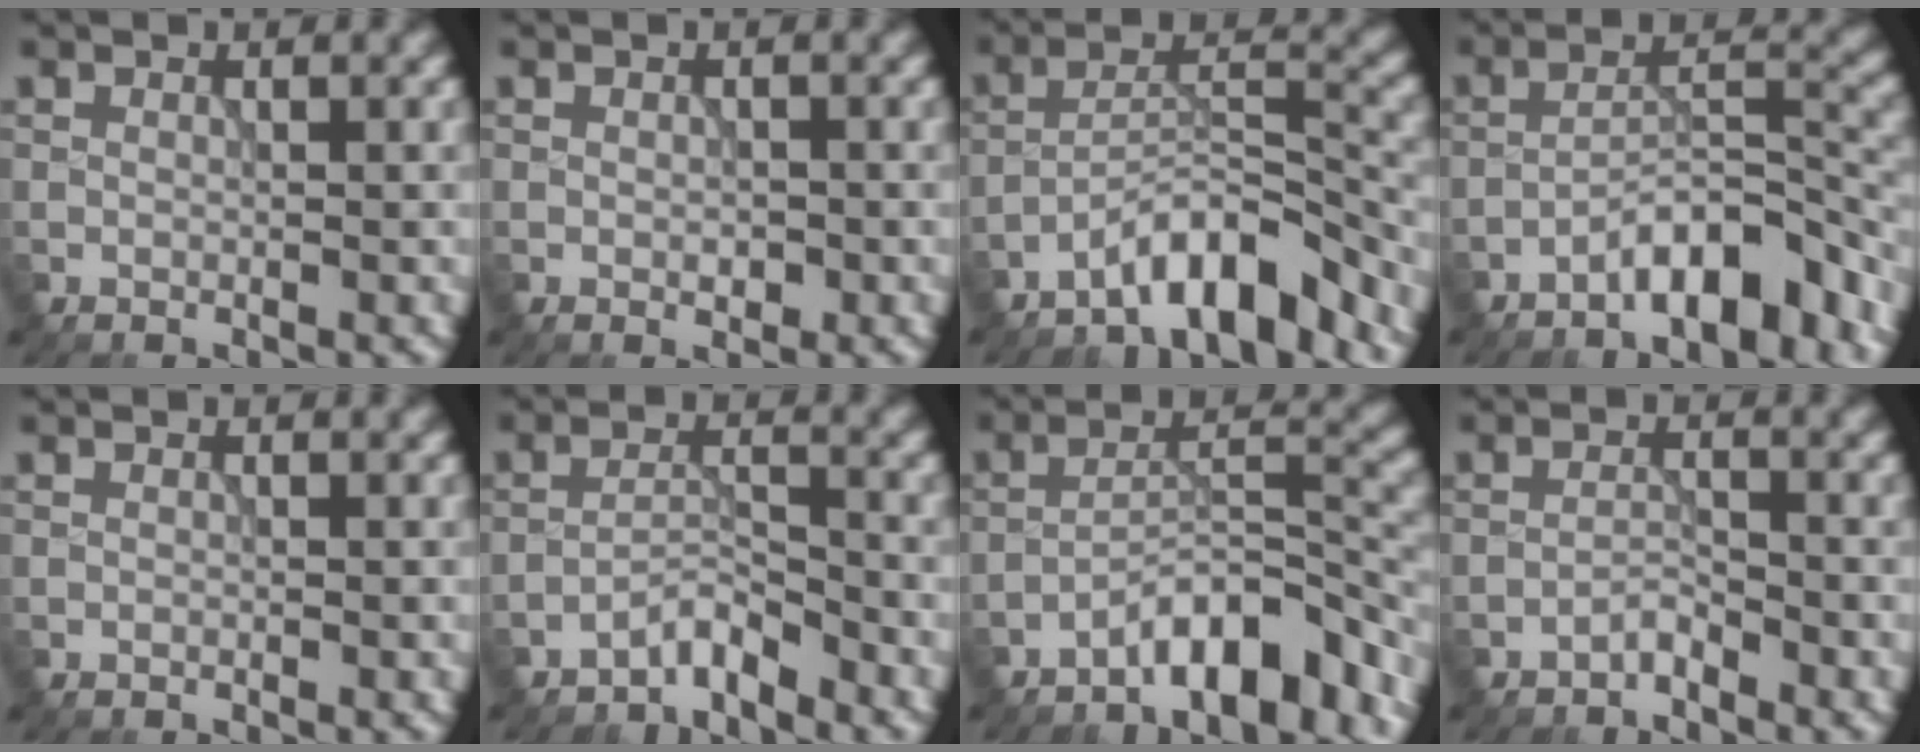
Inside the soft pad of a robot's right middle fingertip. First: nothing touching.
{"total": 1.0, "force": [-0.3, 0.6, 0.8], "torque": [-0.011, 0.000, -0.004]}
{"total": 6.6, "force": [-5.1, 1.3, 3.8], "torque": [-0.056, 0.011, -0.091]}
{"total": 6.4, "force": [-4.6, 1.7, 4.1], "torque": [-0.058, 0.015, -0.080]}
{"total": 0.0}
{"total": 2.4, "force": [-2.3, 0.2, 0.8], "torque": [-0.011, 0.011, -0.046]}
{"total": 7.1, "force": [-5.2, 1.8, 4.5], "torque": [-0.063, 0.015, -0.090]}
{"total": 1.2, "force": [-1.2, 0.1, 0.4], "torque": [-0.005, 0.007, -0.024]}